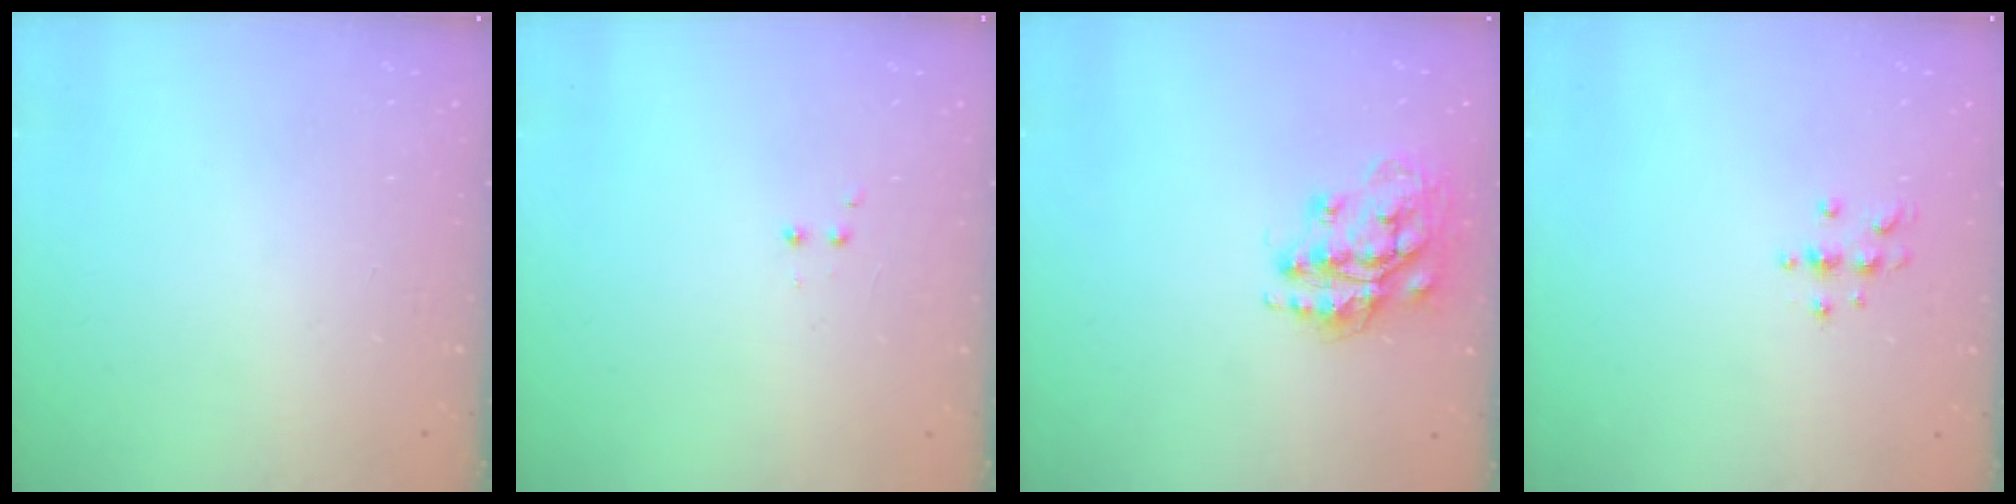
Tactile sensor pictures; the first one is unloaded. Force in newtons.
{"total": 2.0, "press": 1.8, "slide": 0.9}
{"total": 15.4, "press": 15.3, "slide": 1.1}
{"total": 4.0, "press": 3.9, "slide": 0.5}